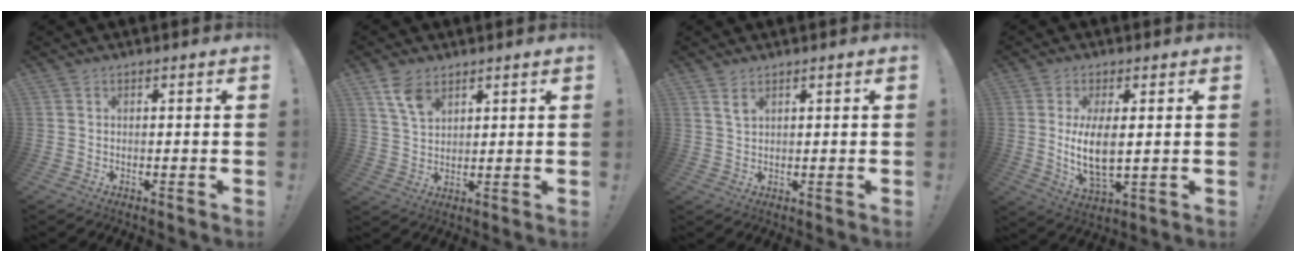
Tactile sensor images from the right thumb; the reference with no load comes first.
{"total": 7.0, "force": [4.6, 3.7, 3.8], "torque": [-0.070, -0.019, 0.087]}
{"total": 2.5, "force": [1.7, 0.9, 1.6], "torque": [-0.018, -0.012, 0.029]}
{"total": 9.6, "force": [0.9, 3.8, 8.8], "torque": [-0.179, -0.023, 0.012]}